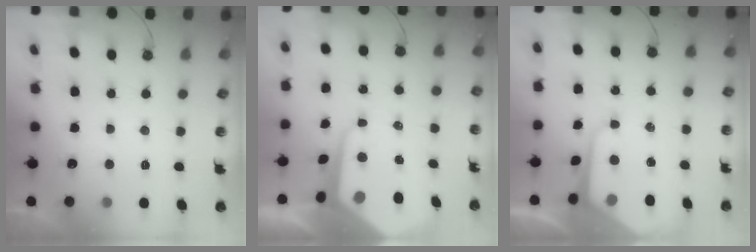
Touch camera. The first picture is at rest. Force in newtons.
{"total": 10.9, "press": 10.8, "slide": 0.8}
{"total": 9.8, "press": 9.8, "slide": 0.8}